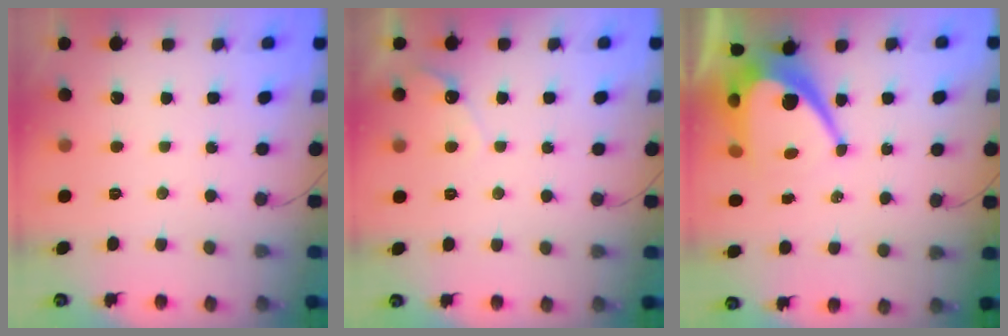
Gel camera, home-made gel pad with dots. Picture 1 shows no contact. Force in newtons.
{"total": 3.8, "press": 3.7, "slide": 0.3}
{"total": 12.9, "press": 12.8, "slide": 1.0}